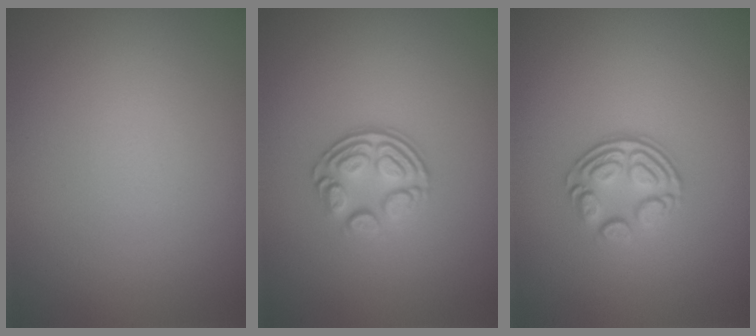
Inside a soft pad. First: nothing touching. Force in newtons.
{"total": 3.5, "press": 2.5, "slide": 2.4}
{"total": 3.6, "press": 2.4, "slide": 2.7}